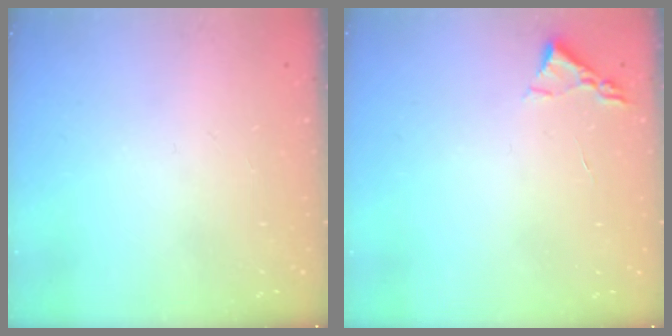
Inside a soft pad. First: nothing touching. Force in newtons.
{"total": 2.2, "press": 2.2, "slide": 0.3}